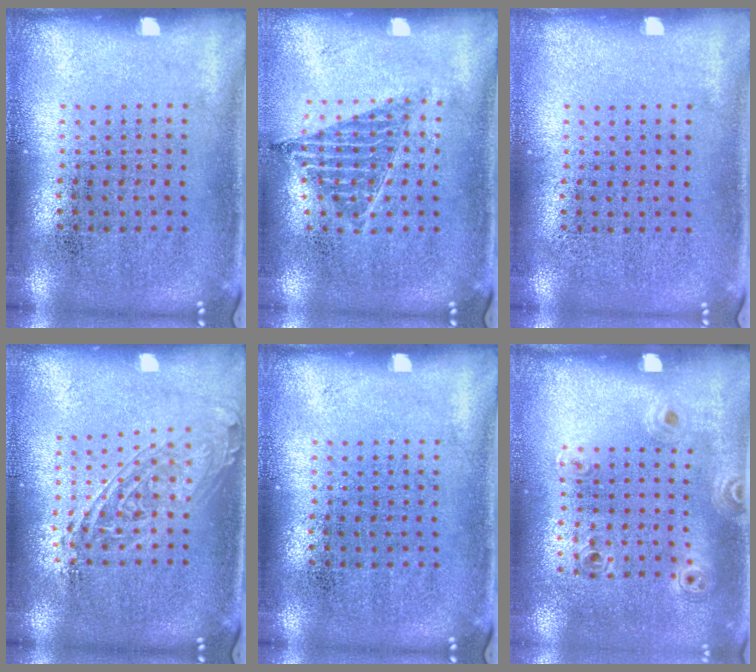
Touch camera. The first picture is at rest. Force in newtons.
{"total": 0.9, "press": 0.9, "slide": 0.2}
{"total": 0.0}
{"total": 1.7, "press": 1.4, "slide": 0.9}
{"total": 0.0}
{"total": 1.1, "press": 1.0, "slide": 0.5}